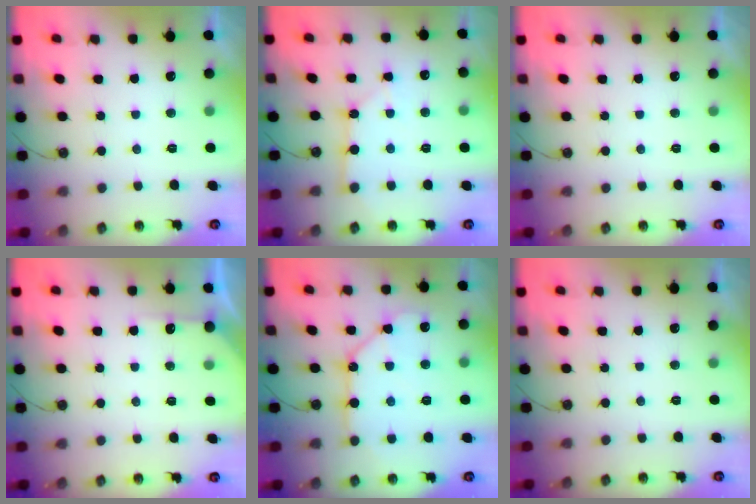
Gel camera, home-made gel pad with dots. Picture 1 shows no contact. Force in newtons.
{"total": 2.6, "press": 2.6, "slide": 0.3}
{"total": 0.0}
{"total": 4.8, "press": 4.7, "slide": 0.6}
{"total": 11.5, "press": 11.4, "slide": 1.0}
{"total": 0.0}